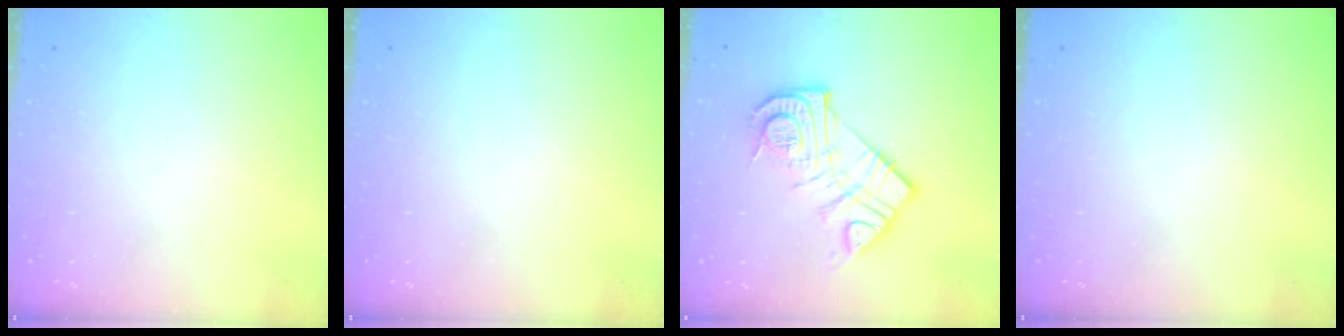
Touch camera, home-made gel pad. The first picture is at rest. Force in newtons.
{"total": 0.0}
{"total": 15.4, "press": 15.4, "slide": 1.3}
{"total": 0.0}